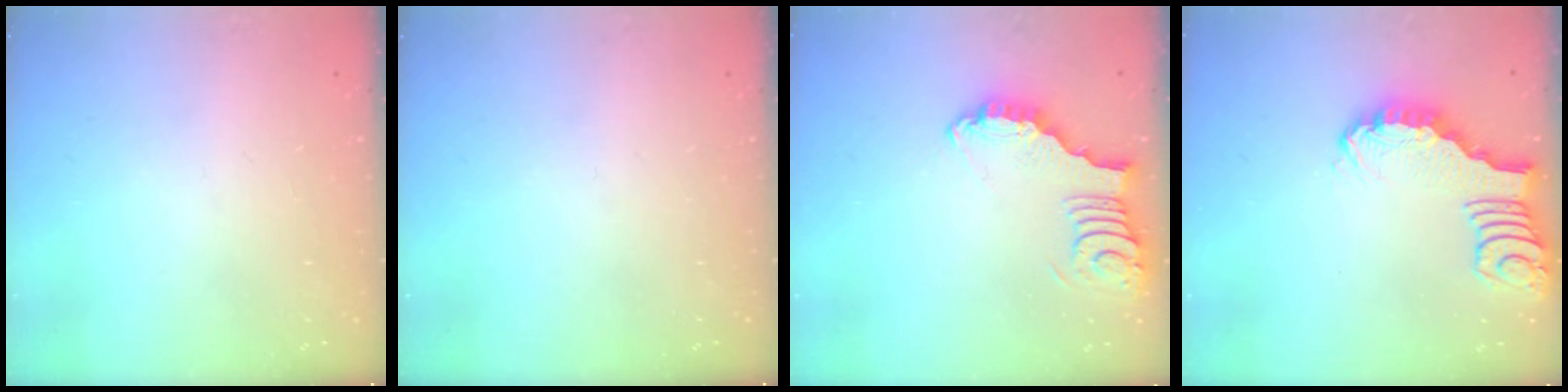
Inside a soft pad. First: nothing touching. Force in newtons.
{"total": 0.0}
{"total": 3.9, "press": 3.9, "slide": 0.3}
{"total": 2.3, "press": 2.3, "slide": 0.3}